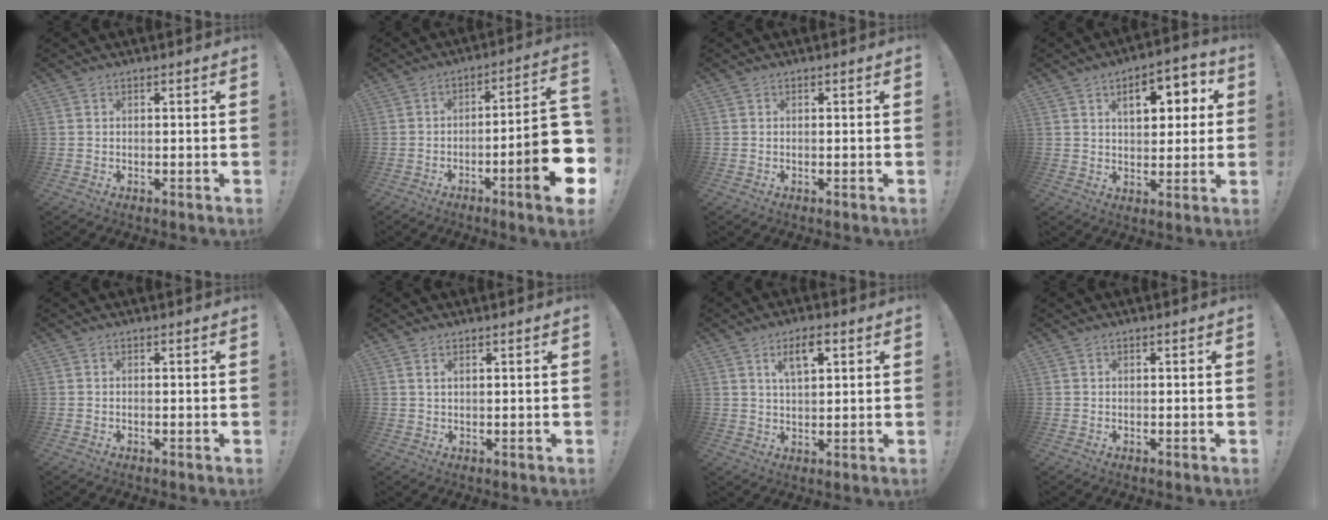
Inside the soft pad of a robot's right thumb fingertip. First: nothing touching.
{"total": 17.2, "force": [-5.2, 3.0, 16.2], "torque": [-0.222, 0.021, -0.074]}
{"total": 0.0}
{"total": 11.1, "force": [3.8, 5.8, 8.7], "torque": [-0.116, -0.001, 0.057]}
{"total": 0.0}
{"total": 1.3, "force": [0.8, 0.4, 0.9], "torque": [-0.021, 0.000, 0.015]}
{"total": 6.5, "force": [3.1, 2.7, 5.0], "torque": [-0.077, -0.007, 0.050]}
{"total": 0.0}